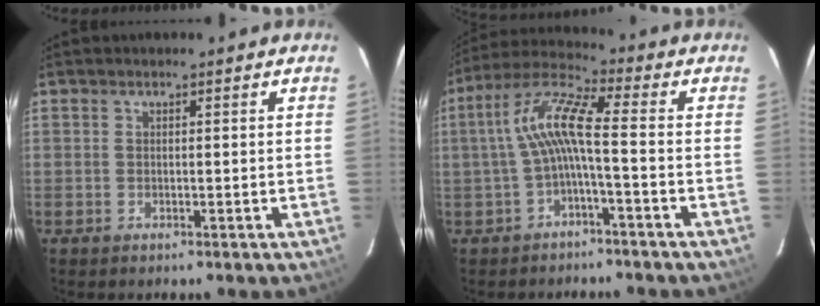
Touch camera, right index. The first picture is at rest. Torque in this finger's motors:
{"motor_torque": [0.90, -0.36, 0.76, 0.21]}